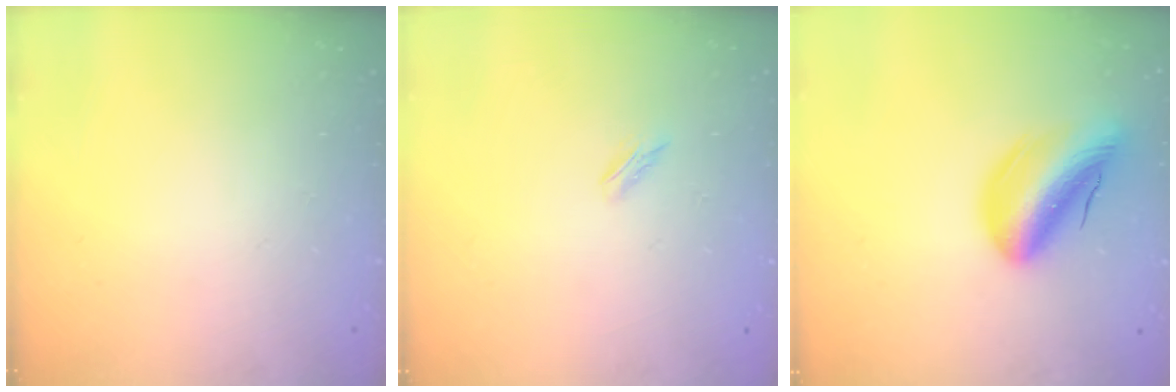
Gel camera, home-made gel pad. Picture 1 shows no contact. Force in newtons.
{"total": 1.7, "press": 1.5, "slide": 0.6}
{"total": 15.3, "press": 14.8, "slide": 3.8}